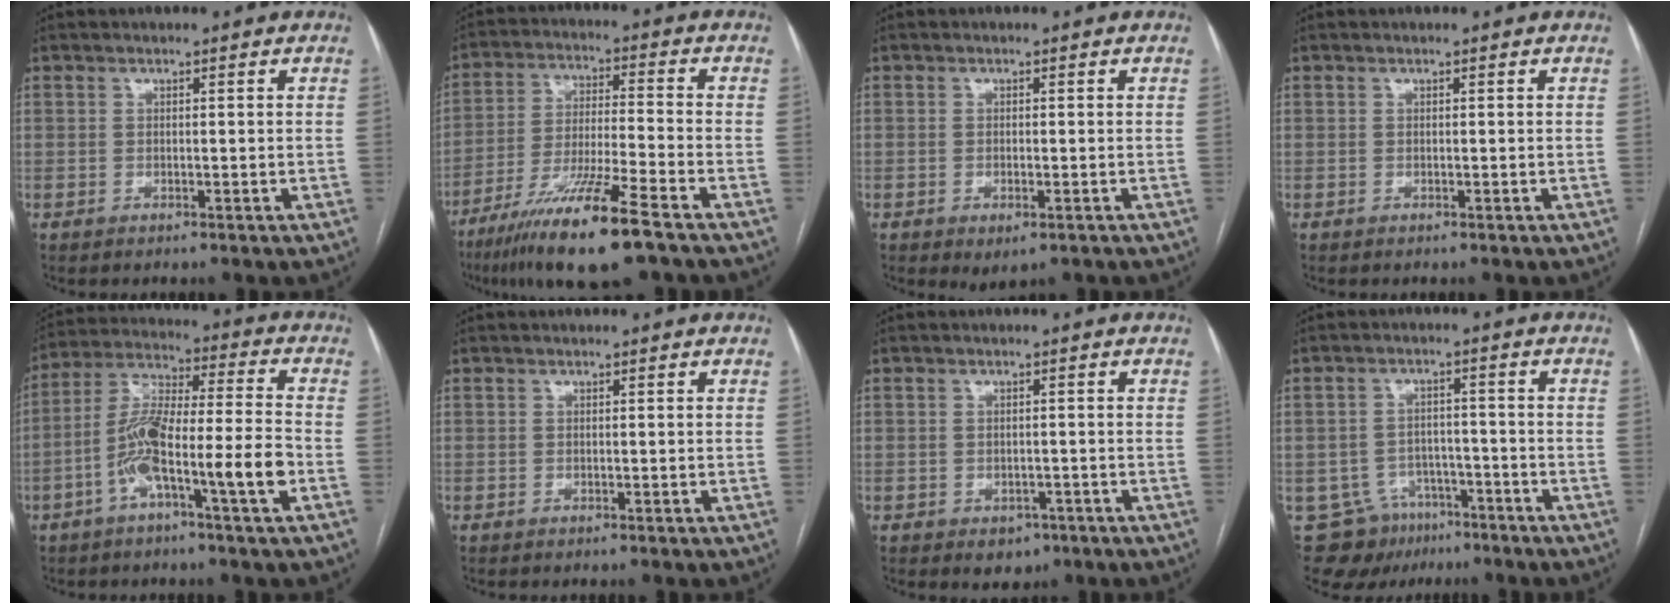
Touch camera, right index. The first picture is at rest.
{"total": 14.5, "force": [-9.4, 0.0, 11.0], "torque": [-0.218, -0.041, -0.172]}
{"total": 2.7, "force": [-1.3, 1.1, 2.2], "torque": [-0.033, -0.004, -0.010]}
{"total": 0.0}
{"total": 13.3, "force": [-4.8, 0.9, 12.4], "torque": [-0.234, 0.017, -0.089]}
{"total": 0.0}
{"total": 3.1, "force": [-1.5, 2.4, 1.3], "torque": [-0.007, 0.004, -0.011]}
{"total": 9.9, "force": [-6.5, 7.2, 2.3], "torque": [-0.040, 0.017, -0.092]}